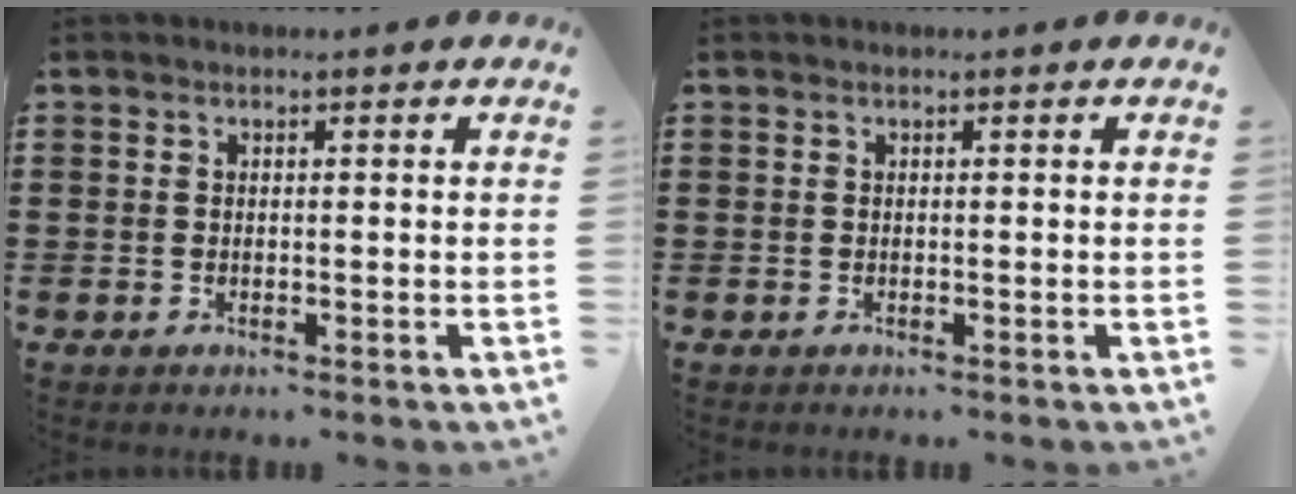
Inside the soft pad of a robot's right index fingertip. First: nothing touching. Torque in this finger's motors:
{"motor_torque": [0.05, 1.06, 0.00, -0.01]}